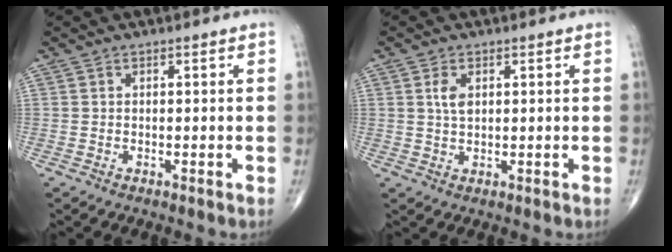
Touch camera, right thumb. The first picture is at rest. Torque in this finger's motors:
{"motor_torque": [-0.23, 0.29, 0.41, 0.27, 0.15]}